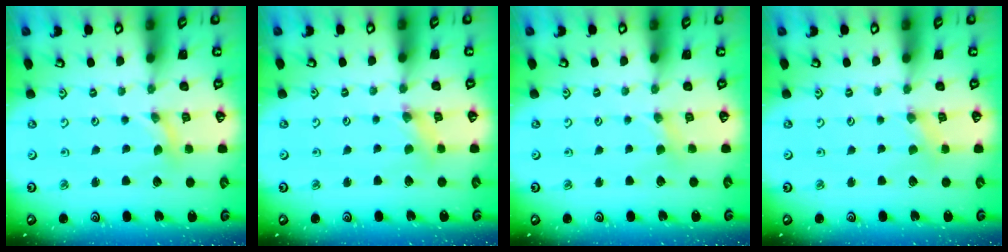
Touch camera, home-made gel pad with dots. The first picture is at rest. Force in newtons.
{"total": 1.8, "press": 1.8, "slide": 0.3}
{"total": 2.3, "press": 2.3, "slide": 0.3}
{"total": 0.7, "press": 0.7, "slide": 0.2}